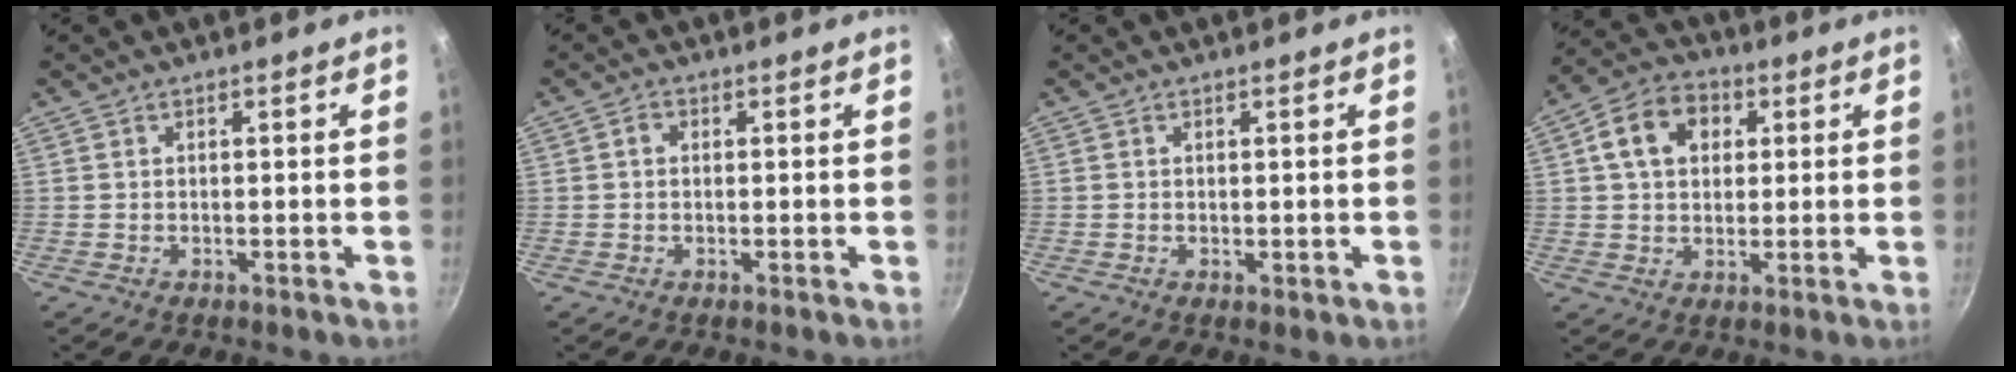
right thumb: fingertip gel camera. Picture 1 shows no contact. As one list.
[{"total": 1.4, "force": [0.1, 1.2, 0.8], "torque": [-0.013, 0.007, -0.001]}, {"total": 0.6, "force": [0.0, 0.3, 0.6], "torque": [-0.006, -0.003, -0.001]}, {"total": 10.3, "force": [2.8, 7.8, 6.1], "torque": [-0.082, 0.013, 0.035]}]